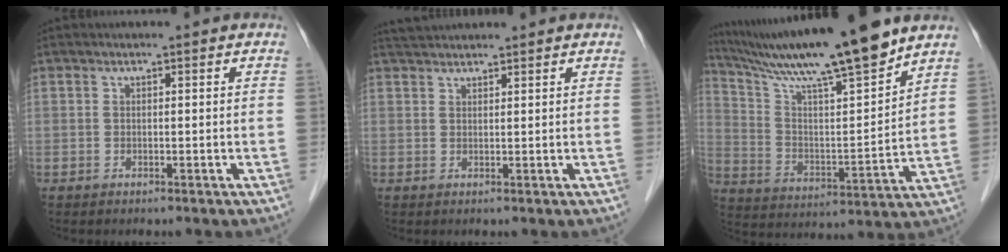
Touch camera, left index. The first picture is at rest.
{"total": 3.6, "force": [3.5, 0.3, 0.9], "torque": [-0.018, 0.032, 0.064]}
{"total": 19.0, "force": [15.9, -0.3, 10.4], "torque": [-0.183, 0.003, 0.271]}